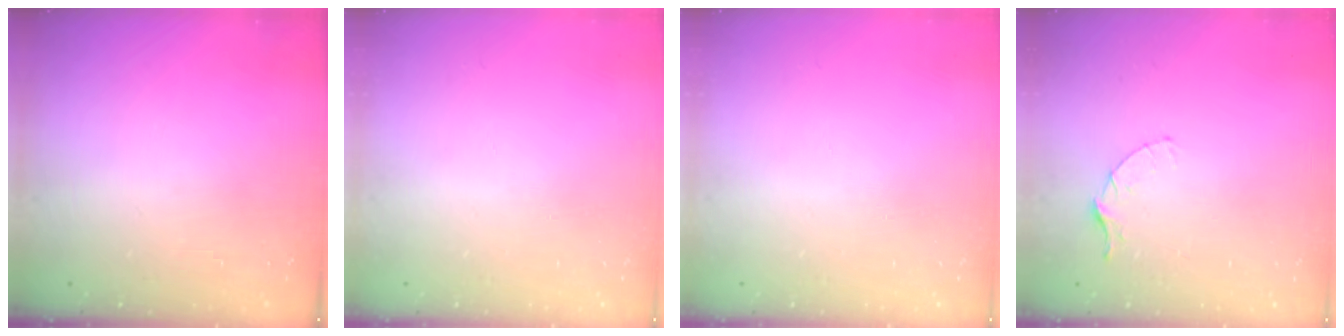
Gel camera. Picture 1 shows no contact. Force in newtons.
{"total": 0.0}
{"total": 0.0}
{"total": 3.6, "press": 3.6, "slide": 0.4}